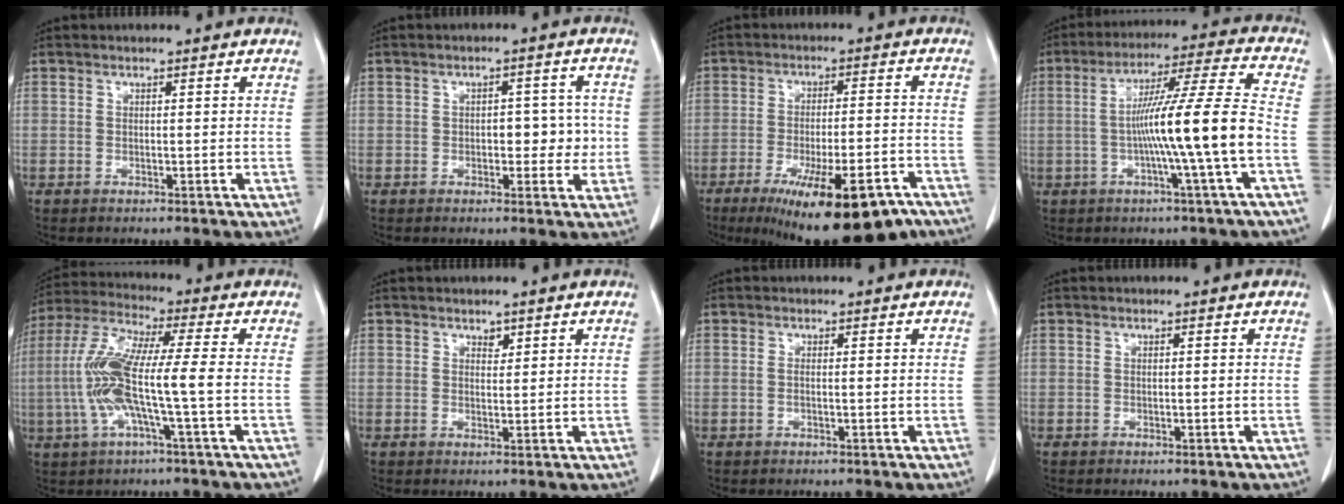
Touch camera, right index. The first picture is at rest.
{"total": 4.6, "force": [-0.3, 2.7, 3.7], "torque": [-0.037, 0.013, -0.002]}
{"total": 18.4, "force": [-12.7, 3.8, 12.7], "torque": [-0.150, -0.011, -0.187]}
{"total": 12.8, "force": [-2.5, -1.9, 12.4], "torque": [-0.214, 0.008, -0.047]}
{"total": 11.8, "force": [-1.8, 0.7, 11.6], "torque": [-0.253, 0.011, -0.043]}
{"total": 1.2, "force": [0.8, 0.7, 0.5], "torque": [-0.004, -0.005, 0.012]}
{"total": 0.6, "force": [-0.1, 0.1, 0.6], "torque": [-0.014, 0.000, -0.001]}
{"total": 0.0}